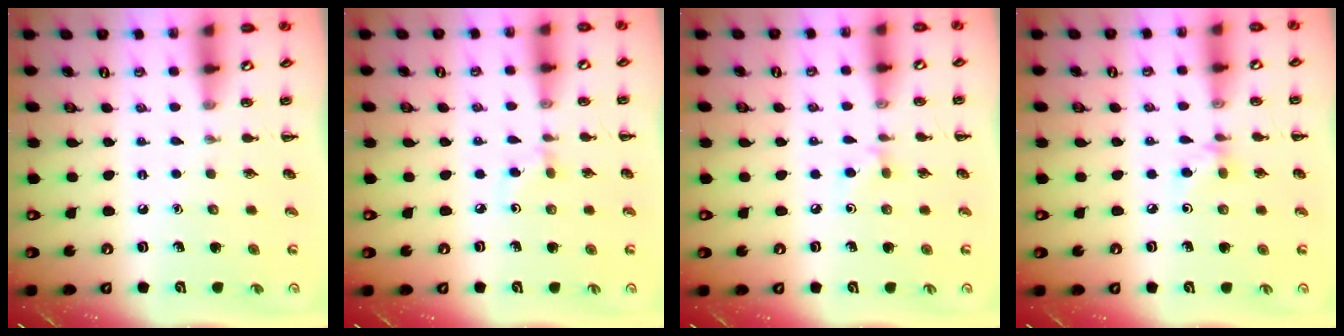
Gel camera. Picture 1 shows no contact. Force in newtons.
{"total": 2.7, "press": 2.5, "slide": 1.0}
{"total": 4.9, "press": 4.5, "slide": 1.8}
{"total": 4.7, "press": 4.4, "slide": 1.5}